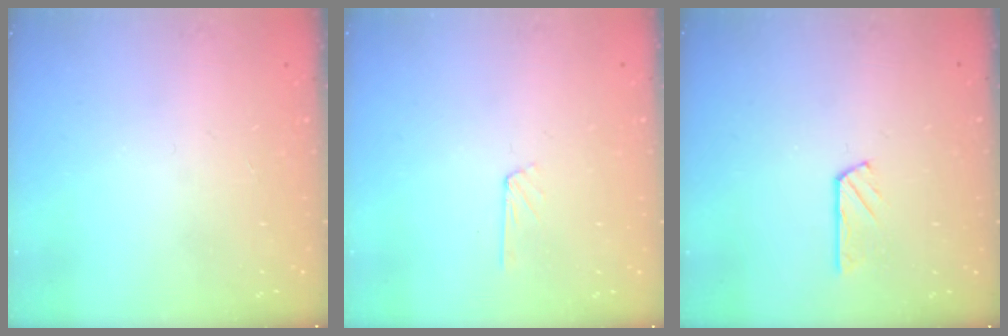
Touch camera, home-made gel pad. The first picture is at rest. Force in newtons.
{"total": 2.9, "press": 2.9, "slide": 0.3}
{"total": 2.7, "press": 2.7, "slide": 0.3}